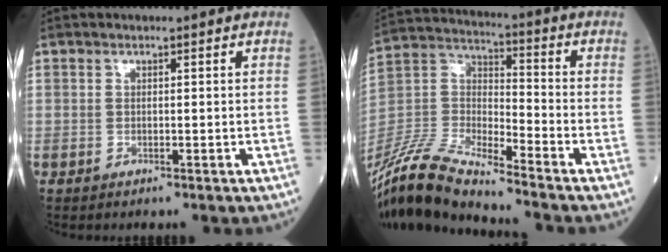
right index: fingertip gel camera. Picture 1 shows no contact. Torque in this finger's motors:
{"motor_torque": [-0.21, -0.74, 0.11, 0.09]}